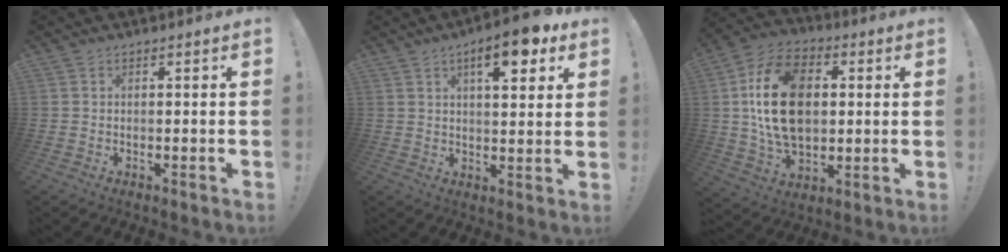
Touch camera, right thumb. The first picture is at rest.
{"total": 11.3, "force": [6.0, 3.9, 8.8], "torque": [-0.109, -0.027, 0.093]}
{"total": 22.1, "force": [2.7, 15.5, 15.5], "torque": [-0.268, -0.002, 0.052]}